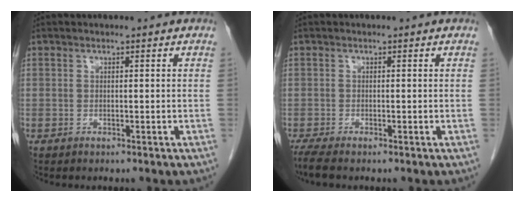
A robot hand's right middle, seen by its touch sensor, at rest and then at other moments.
{"total": 2.5, "force": [-1.9, 0.3, 1.6], "torque": [-0.041, -0.011, -0.036]}